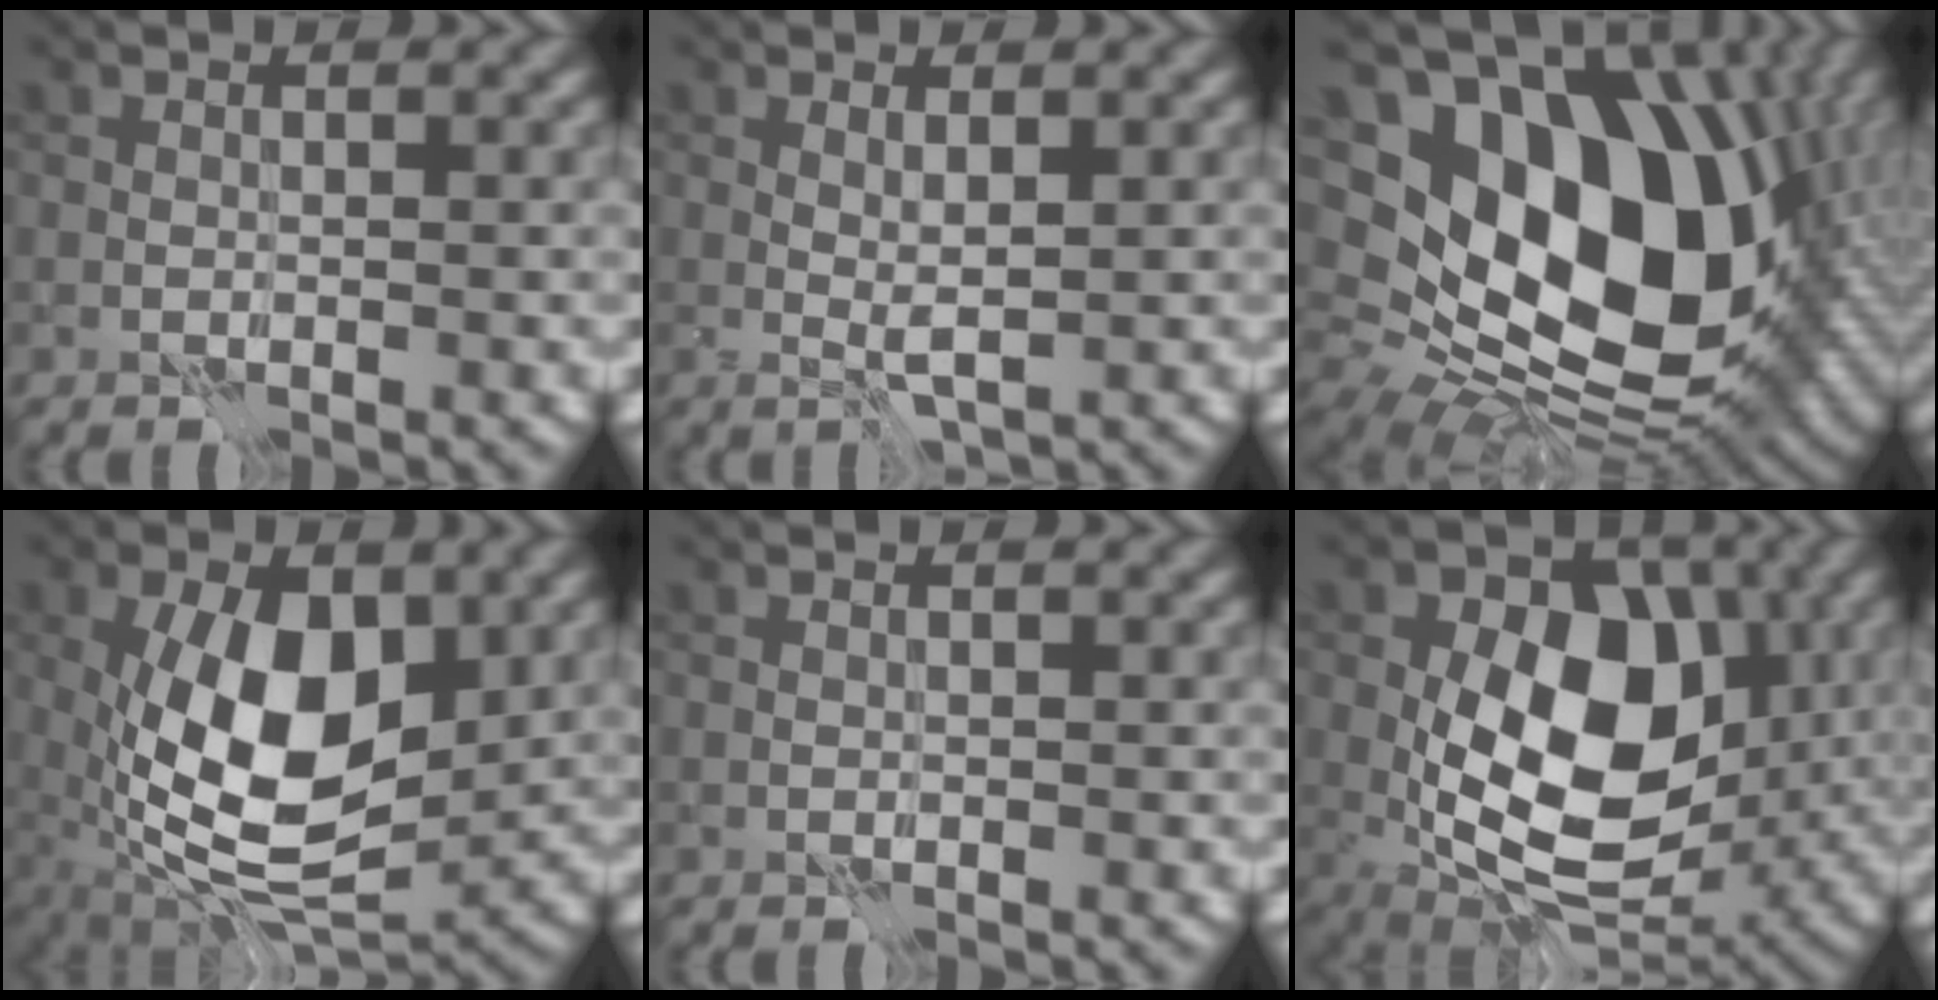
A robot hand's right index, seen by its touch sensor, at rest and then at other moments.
{"total": 1.2, "force": [0.4, 0.1, 1.1], "torque": [-0.022, -0.006, 0.008]}
{"total": 19.1, "force": [2.5, 13.6, 13.3], "torque": [-0.231, -0.015, 0.078]}
{"total": 11.9, "force": [0.1, 6.1, 10.2], "torque": [-0.180, -0.007, 0.001]}
{"total": 0.0}
{"total": 13.0, "force": [0.2, 8.6, 9.7], "torque": [-0.149, -0.009, 0.003]}